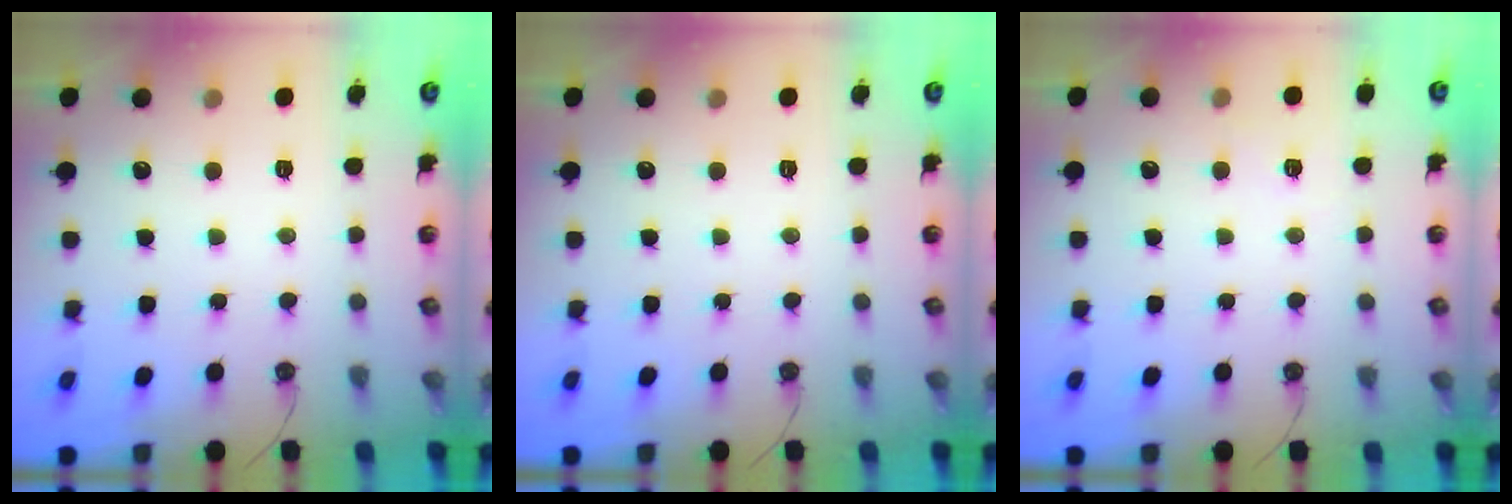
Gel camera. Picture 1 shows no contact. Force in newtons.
{"total": 0.0}
{"total": 3.6, "press": 3.3, "slide": 1.4}